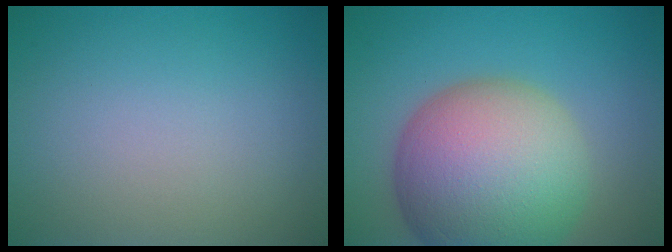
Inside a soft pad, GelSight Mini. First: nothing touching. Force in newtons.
{"total": 14.3, "press": 14.3, "slide": 0.9}